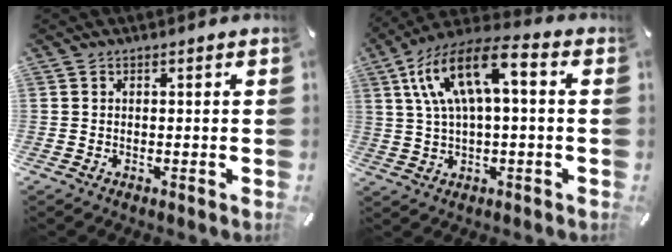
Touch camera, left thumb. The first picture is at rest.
{"total": 14.0, "force": [3.9, 6.1, 11.9], "torque": [-0.245, -0.004, 0.070]}